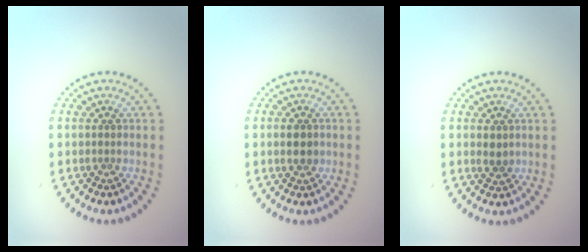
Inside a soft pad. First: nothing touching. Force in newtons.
{"total": 1.6, "press": 1.6, "slide": 0.2}
{"total": 1.2, "press": 1.2, "slide": 0.2}